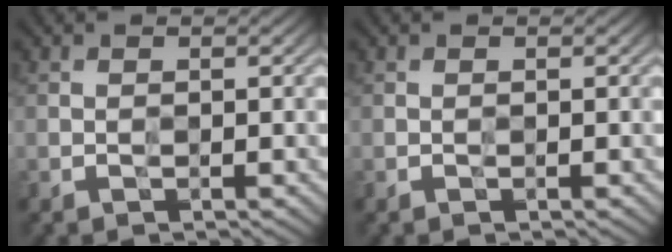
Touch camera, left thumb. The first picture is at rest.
{"total": 0.0}